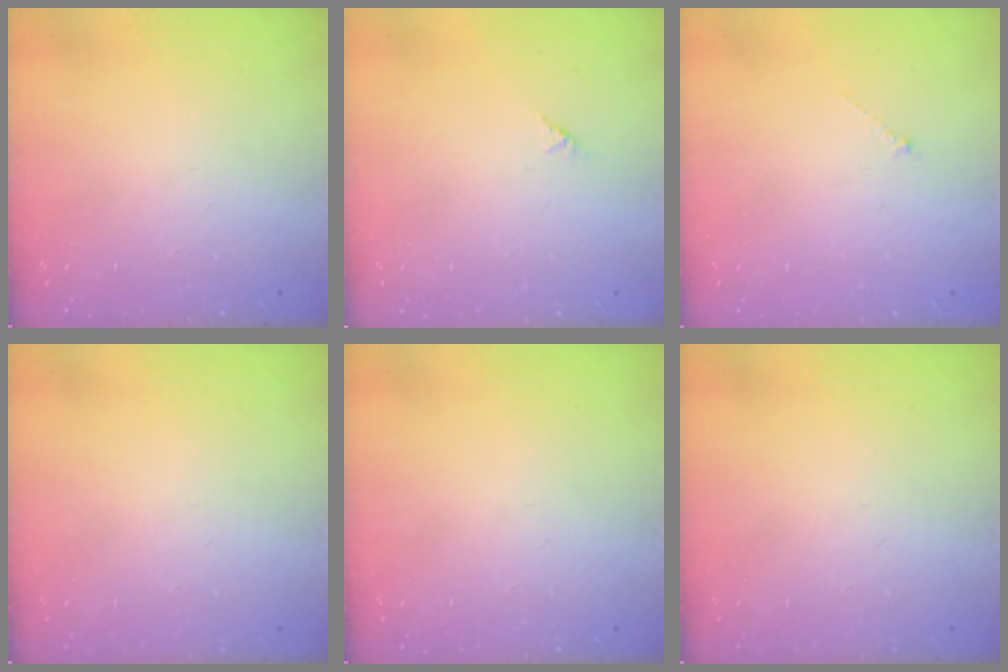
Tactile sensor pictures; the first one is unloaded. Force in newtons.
{"total": 1.2, "press": 1.2, "slide": 0.3}
{"total": 0.0}
{"total": 0.0}
{"total": 0.0}
{"total": 0.0}